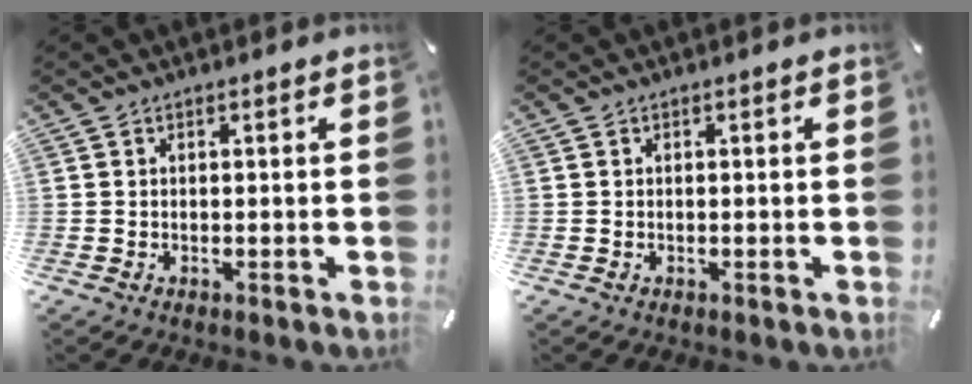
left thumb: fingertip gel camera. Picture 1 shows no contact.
{"total": 0.0}